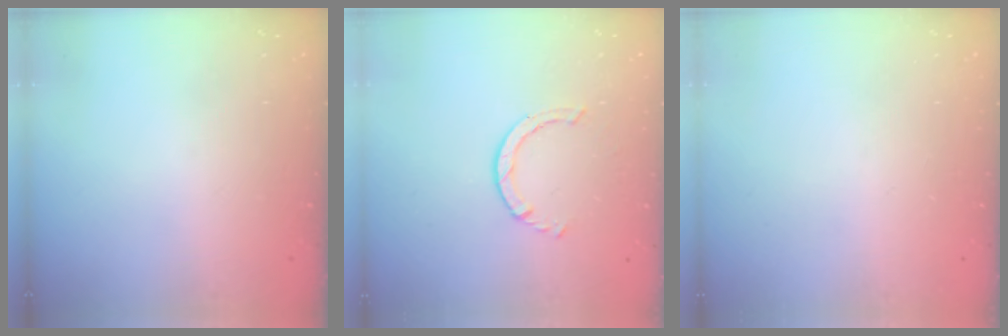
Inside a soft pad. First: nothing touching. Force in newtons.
{"total": 2.5, "press": 2.5, "slide": 0.3}
{"total": 0.0}